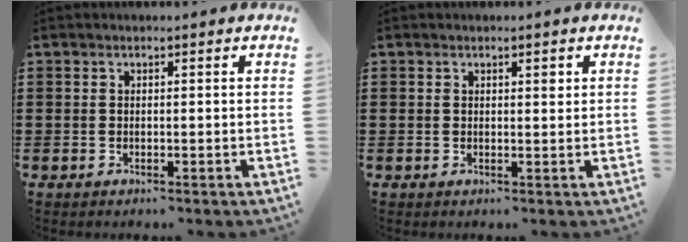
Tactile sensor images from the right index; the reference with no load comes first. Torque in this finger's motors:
{"motor_torque": [-0.40, 0.17, 0.13, 0.00]}